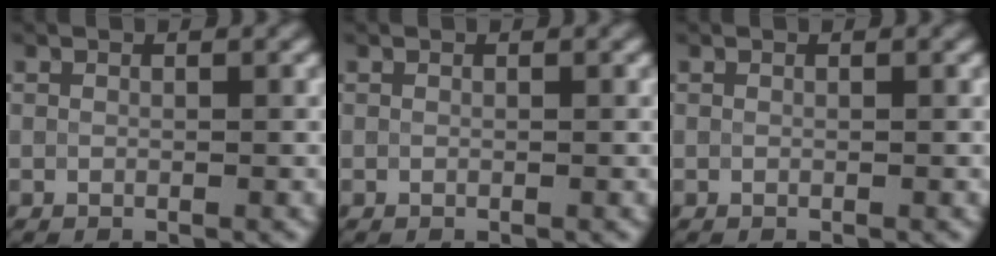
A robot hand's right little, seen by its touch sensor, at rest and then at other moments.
{"total": 0.0}
{"total": 0.0}